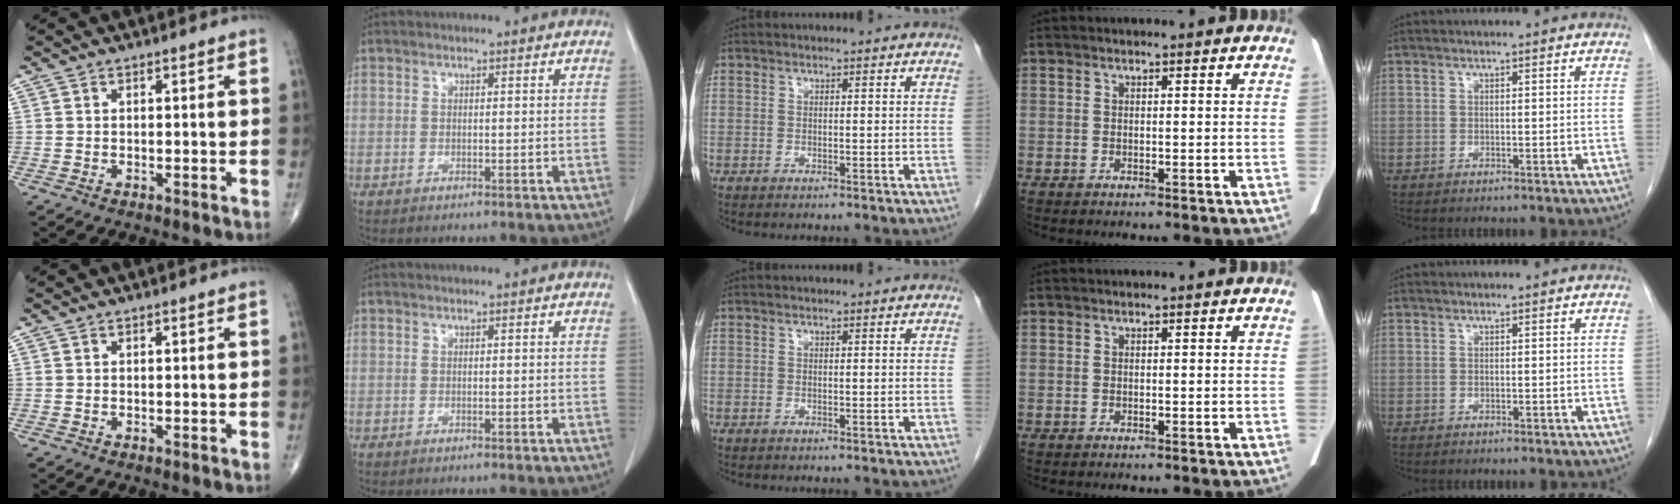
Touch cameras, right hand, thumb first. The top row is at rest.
{}